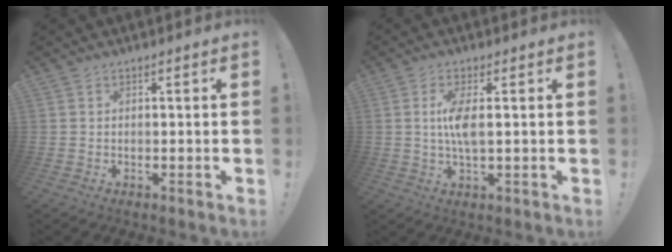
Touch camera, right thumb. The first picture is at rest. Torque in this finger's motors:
{"motor_torque": [2.48, 2.53, 0.95, -0.06, 0.00]}